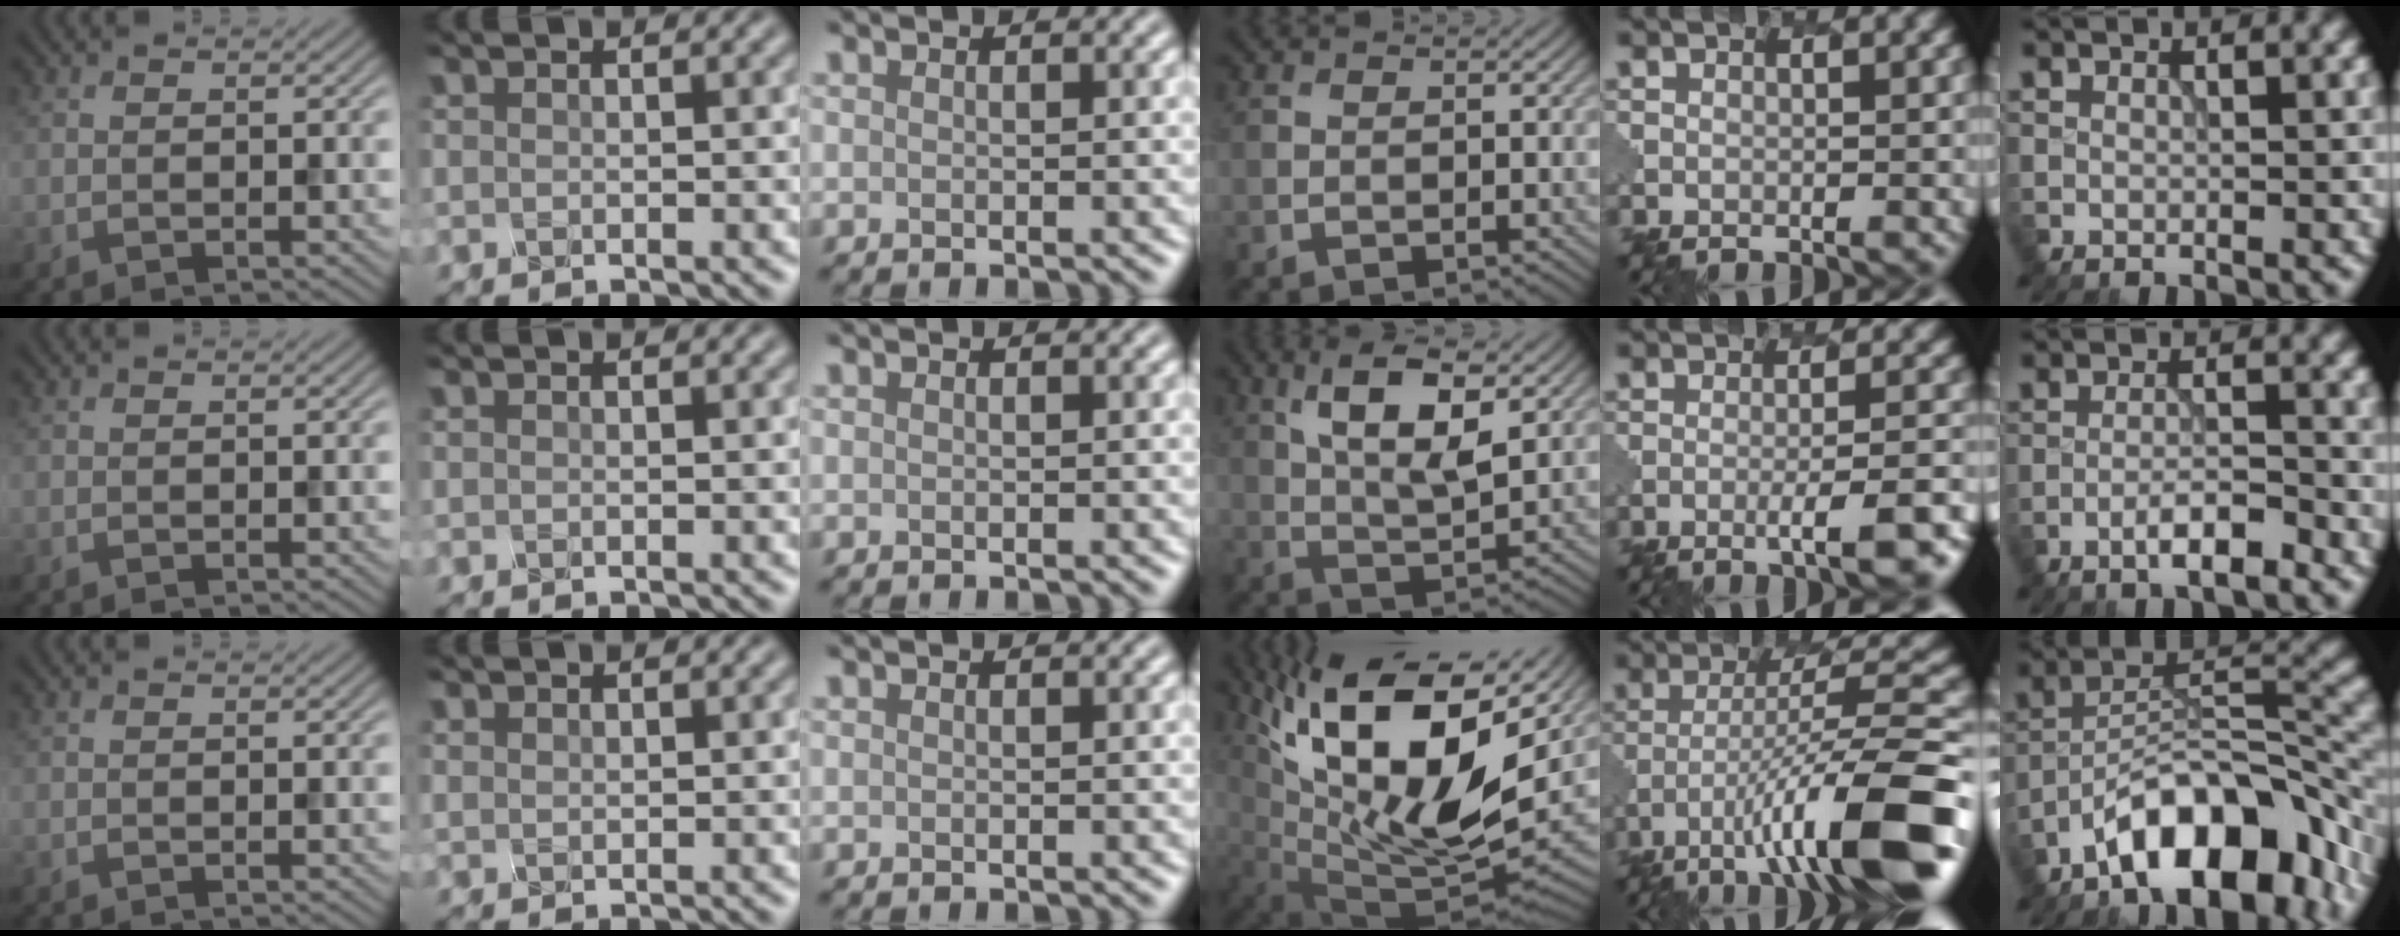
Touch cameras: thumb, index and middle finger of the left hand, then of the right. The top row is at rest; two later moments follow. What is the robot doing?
{"motion": "twist", "object": "rubiks cube"}